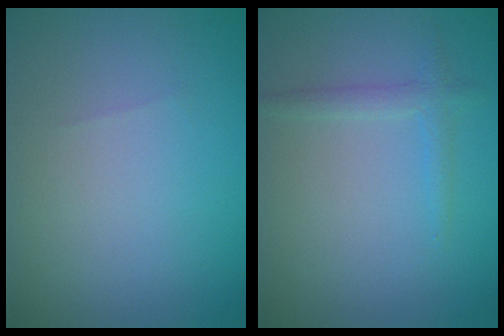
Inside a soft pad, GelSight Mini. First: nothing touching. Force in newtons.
{"total": 1.3, "press": 1.3, "slide": 0.0}